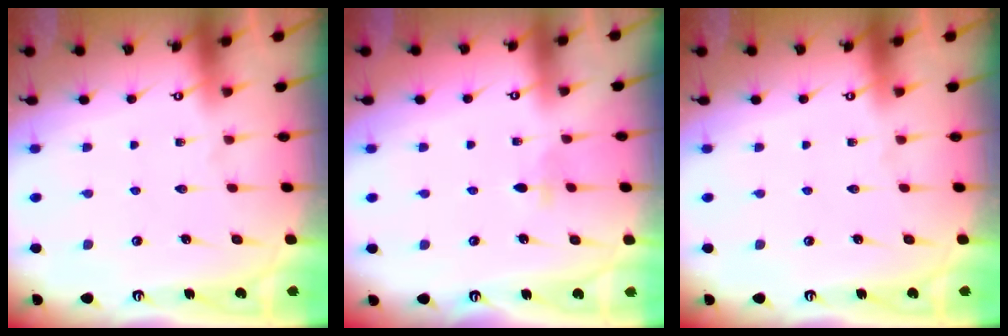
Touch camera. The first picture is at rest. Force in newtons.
{"total": 2.8, "press": 2.7, "slide": 0.6}
{"total": 0.0}